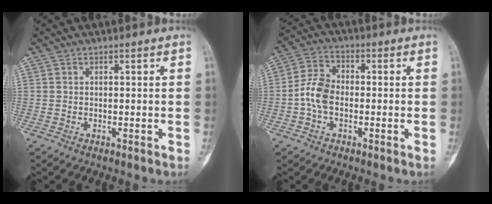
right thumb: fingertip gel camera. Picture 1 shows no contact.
{"total": 6.9, "force": [-1.4, 4.6, 4.9], "torque": [-0.093, 0.021, -0.038]}